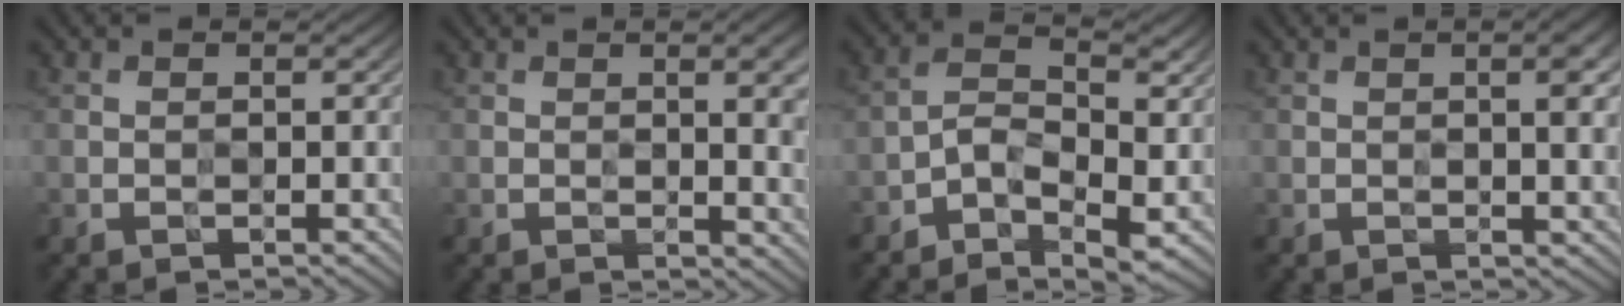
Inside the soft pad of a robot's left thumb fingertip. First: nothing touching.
{"total": 6.8, "force": [0.6, 2.0, 6.5], "torque": [-0.081, 0.002, 0.011]}
{"total": 4.8, "force": [-1.9, 2.5, 3.6], "torque": [-0.069, 0.005, -0.045]}
{"total": 4.9, "force": [0.8, 1.0, 4.7], "torque": [-0.068, 0.006, 0.014]}